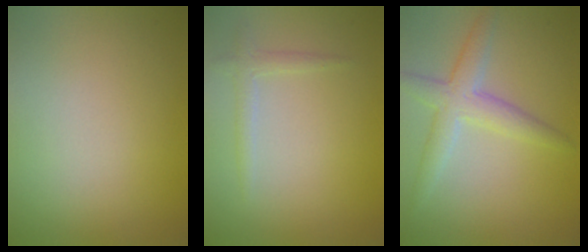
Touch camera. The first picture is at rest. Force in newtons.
{"total": 1.3, "press": 1.3, "slide": 0.0}
{"total": 3.7, "press": 3.7, "slide": 0.1}